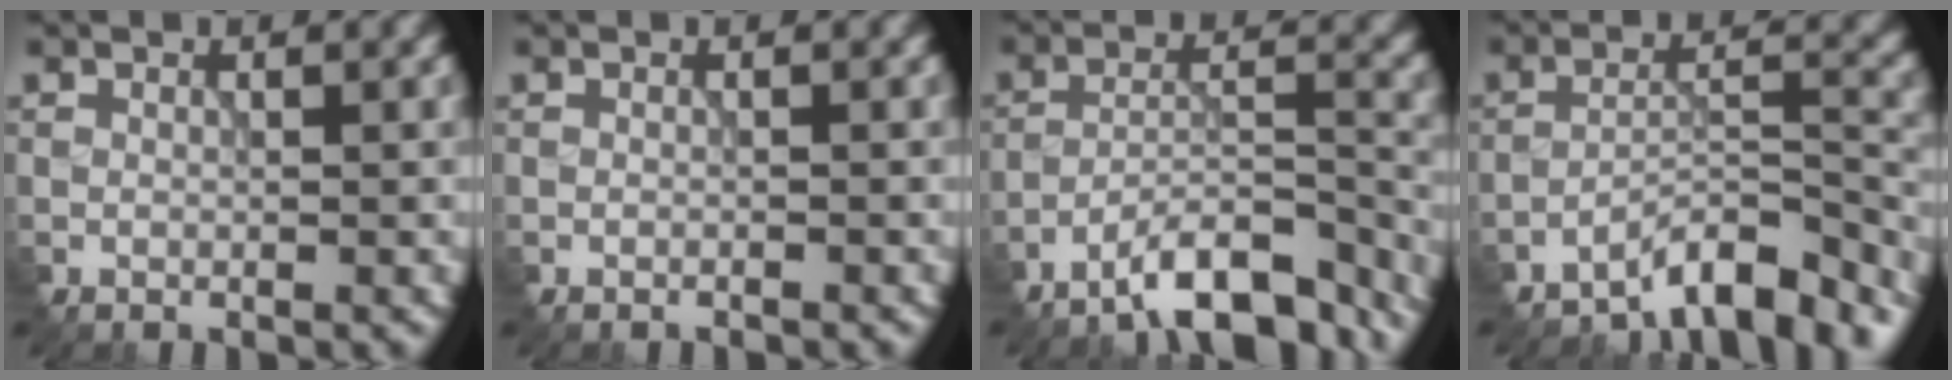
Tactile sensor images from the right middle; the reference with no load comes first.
{"total": 0.0}
{"total": 8.6, "force": [-7.3, 2.0, 4.1], "torque": [-0.058, 0.008, -0.122]}
{"total": 6.7, "force": [-6.0, 1.3, 2.7], "torque": [-0.034, 0.005, -0.099]}